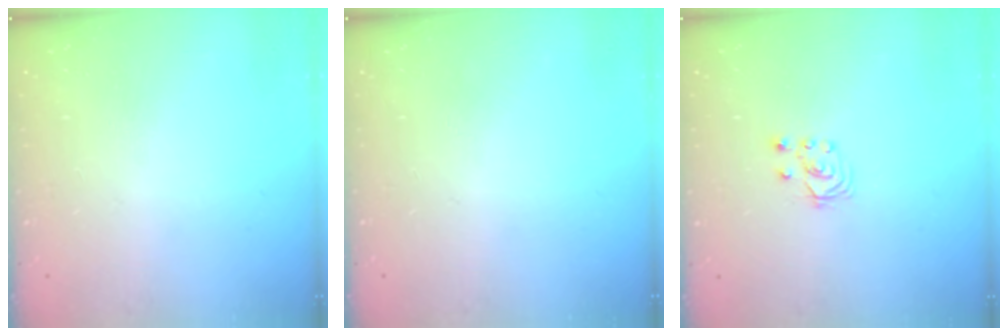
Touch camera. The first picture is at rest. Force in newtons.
{"total": 0.0}
{"total": 2.8, "press": 2.7, "slide": 0.7}